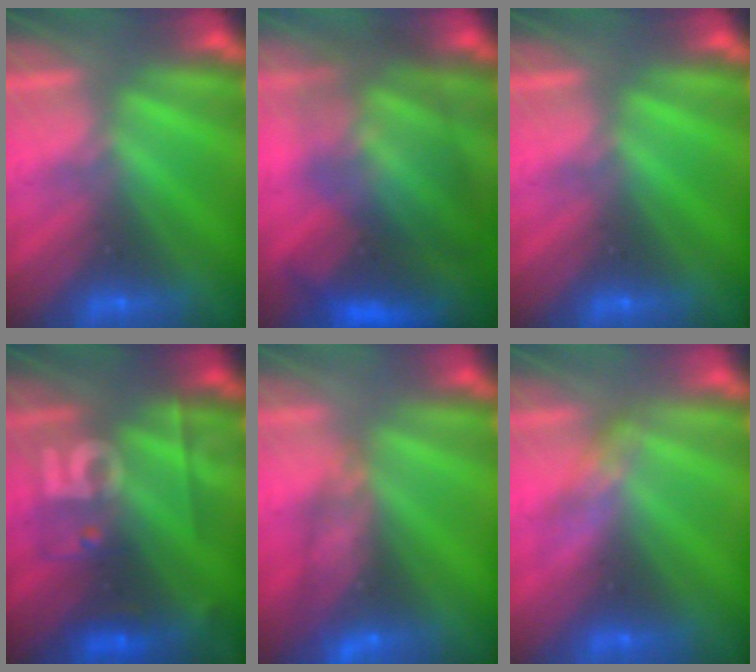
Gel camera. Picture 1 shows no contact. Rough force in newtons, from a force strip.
{"total": 7.0}
{"total": 0.0}
{"total": 2.4}
{"total": 8.1}
{"total": 2.8}